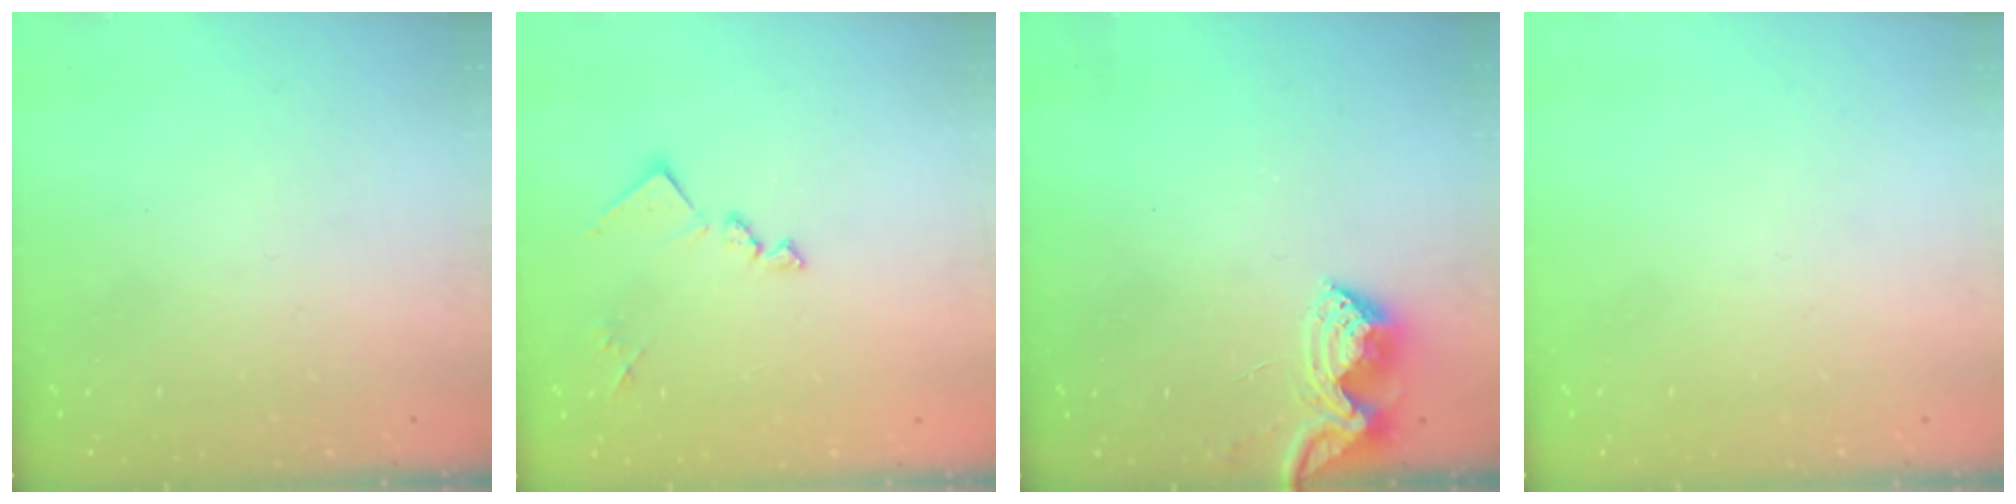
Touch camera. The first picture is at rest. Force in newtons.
{"total": 10.9, "press": 10.9, "slide": 0.5}
{"total": 6.9, "press": 6.9, "slide": 0.7}
{"total": 0.0}